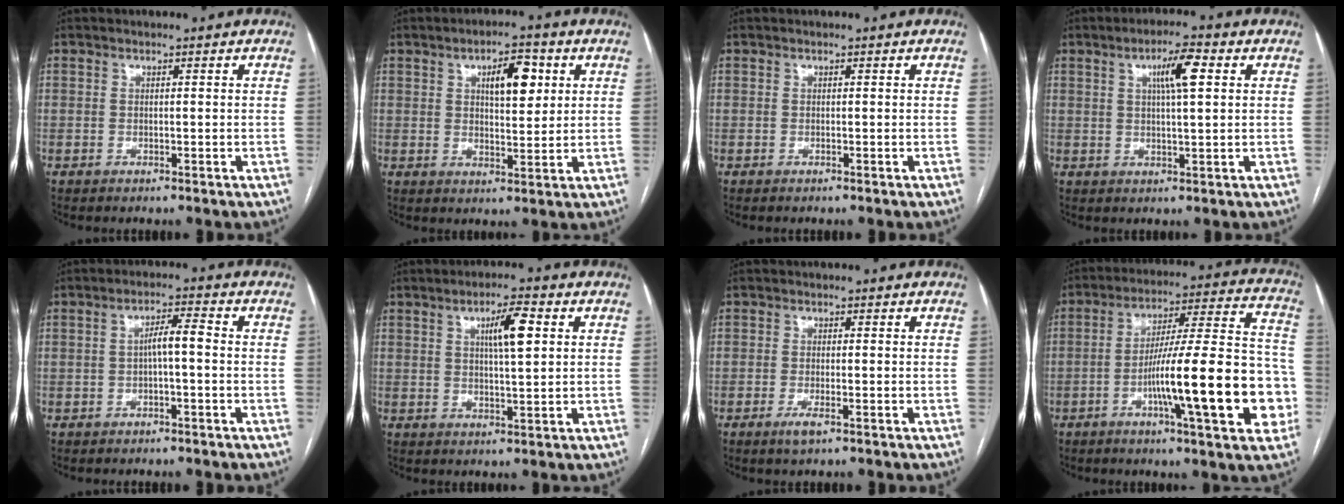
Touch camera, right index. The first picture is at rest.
{"total": 7.0, "force": [2.5, 2.5, 6.1], "torque": [-0.096, 0.009, 0.041]}
{"total": 0.0}
{"total": 6.1, "force": [2.1, 0.8, 5.7], "torque": [-0.100, 0.008, 0.033]}
{"total": 4.5, "force": [-0.5, 0.4, 4.5], "torque": [-0.074, 0.017, -0.006]}
{"total": 6.2, "force": [2.0, 0.9, 5.9], "torque": [-0.101, 0.007, 0.033]}
{"total": 2.2, "force": [-1.3, 0.3, 1.8], "torque": [-0.036, -0.004, -0.023]}
{"total": 21.5, "force": [-6.1, 2.2, 20.5], "torque": [-0.265, 0.018, -0.088]}